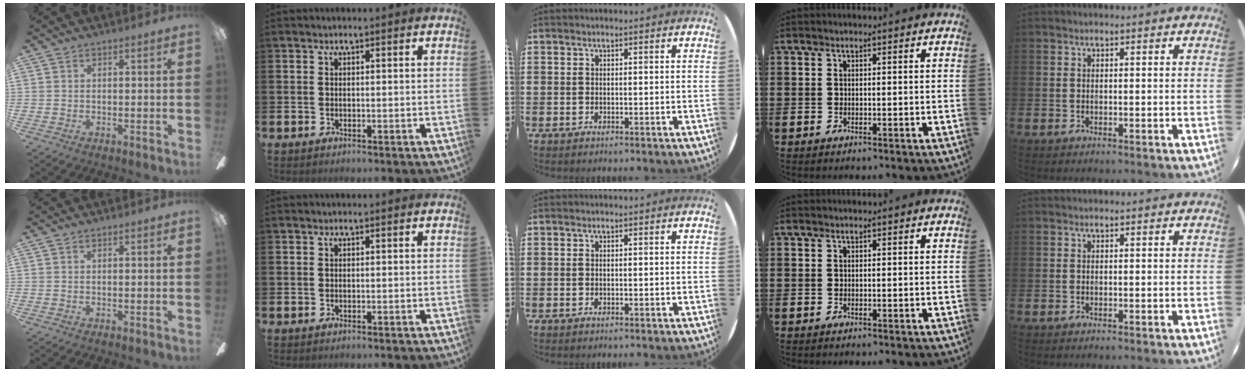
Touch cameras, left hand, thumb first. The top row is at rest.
{}